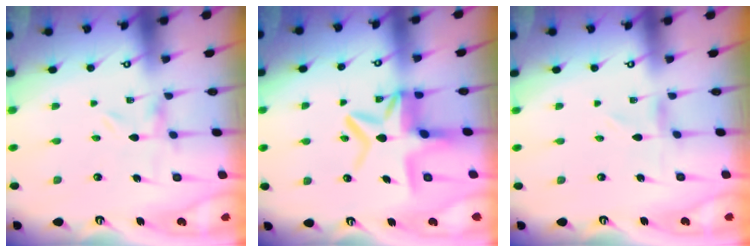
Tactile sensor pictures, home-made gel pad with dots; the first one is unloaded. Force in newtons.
{"total": 12.3, "press": 12.2, "slide": 1.3}
{"total": 0.6, "press": 0.6, "slide": 0.2}